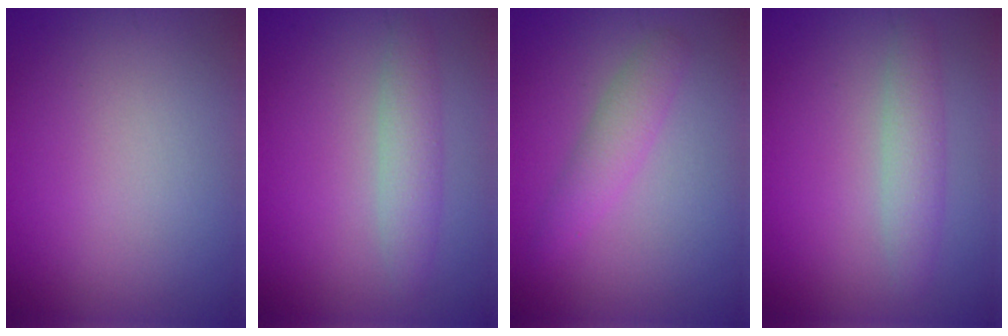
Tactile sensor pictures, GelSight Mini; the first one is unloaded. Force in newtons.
{"total": 2.6, "press": 2.6, "slide": 0.1}
{"total": 2.3, "press": 2.3, "slide": 0.0}
{"total": 2.5, "press": 2.5, "slide": 0.1}